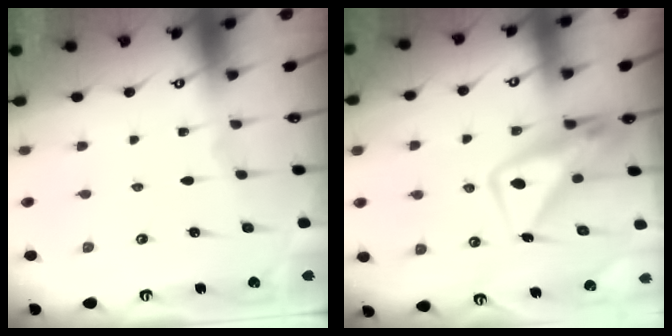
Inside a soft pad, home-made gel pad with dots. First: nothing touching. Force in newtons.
{"total": 10.9, "press": 10.9, "slide": 1.0}